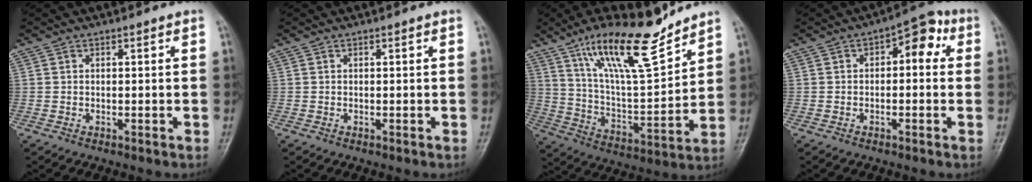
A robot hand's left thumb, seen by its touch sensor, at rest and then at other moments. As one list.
[{"total": 0.0}, {"total": 18.2, "force": [13.0, 4.5, 11.8], "torque": [-0.176, -0.073, 0.236]}, {"total": 6.8, "force": [1.1, 3.9, 5.4], "torque": [-0.037, 0.030, 0.001]}]